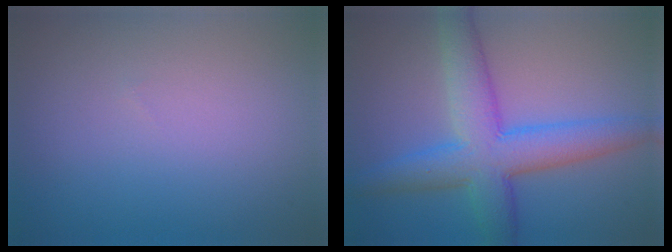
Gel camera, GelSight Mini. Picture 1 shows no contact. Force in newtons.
{"total": 7.2, "press": 7.2, "slide": 0.1}